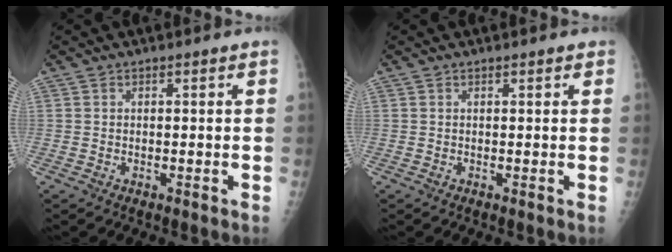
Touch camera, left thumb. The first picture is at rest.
{"total": 0.9, "force": [0.7, 0.4, 0.5], "torque": [-0.007, -0.001, 0.006]}